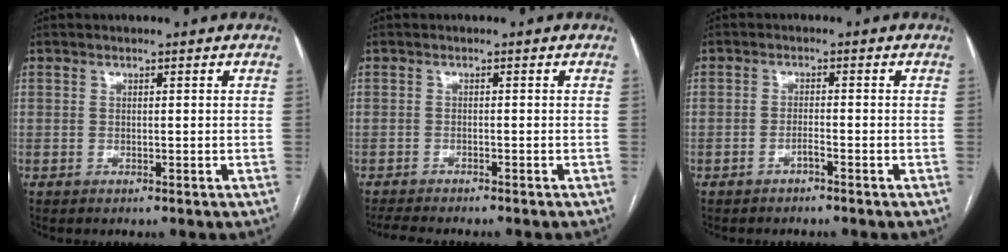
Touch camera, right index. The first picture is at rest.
{"total": 5.4, "force": [-4.8, 0.5, 2.4], "torque": [-0.031, -0.006, -0.071]}
{"total": 1.4, "force": [-1.1, 0.1, 0.9], "torque": [-0.014, 0.002, -0.019]}